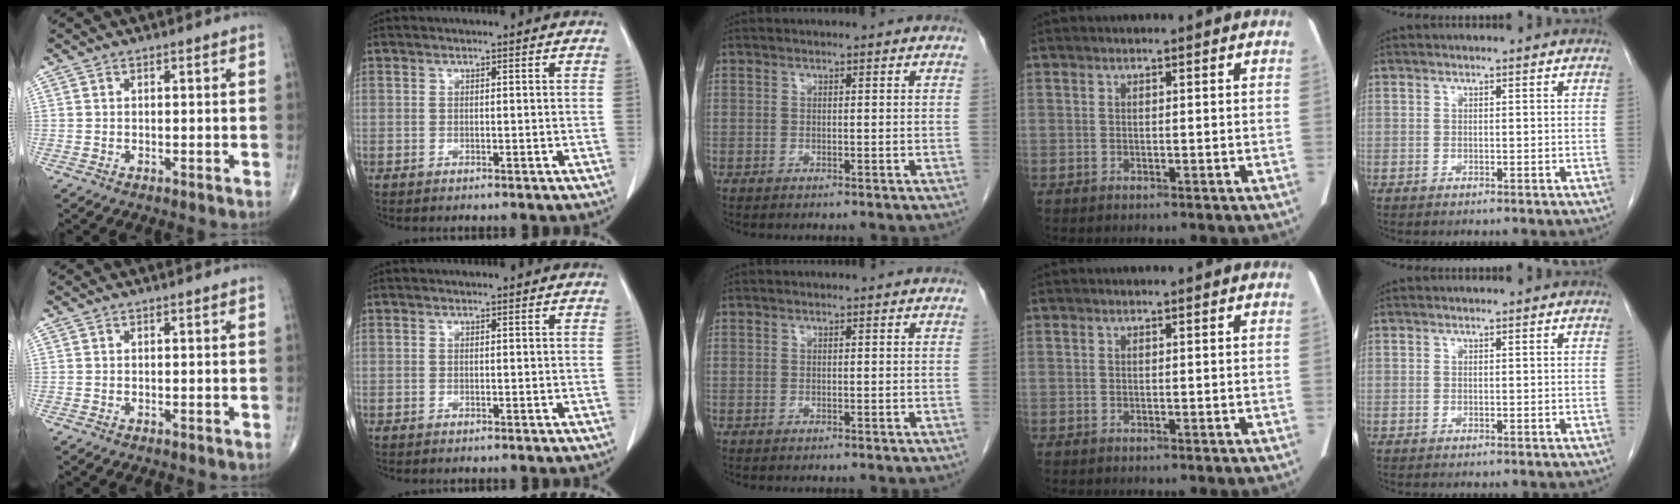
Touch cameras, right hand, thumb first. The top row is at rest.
{}